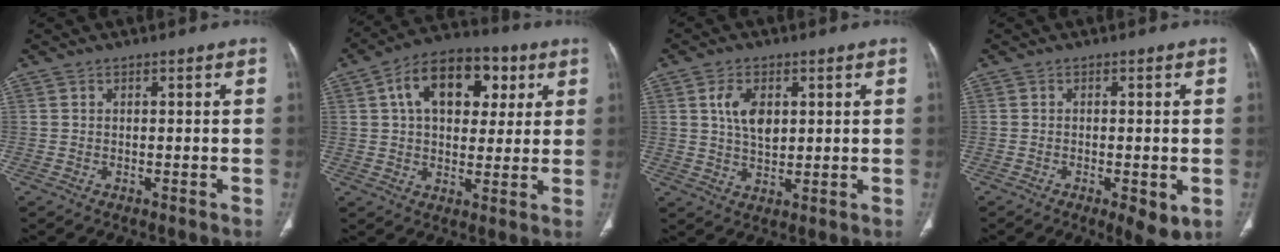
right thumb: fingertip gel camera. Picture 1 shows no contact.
{"total": 16.1, "force": [5.4, 10.3, 11.2], "torque": [-0.141, 0.009, 0.080]}
{"total": 6.7, "force": [1.9, 4.0, 5.1], "torque": [-0.081, -0.009, 0.037]}
{"total": 5.5, "force": [-1.7, 1.9, 4.8], "torque": [-0.074, -0.014, -0.024]}